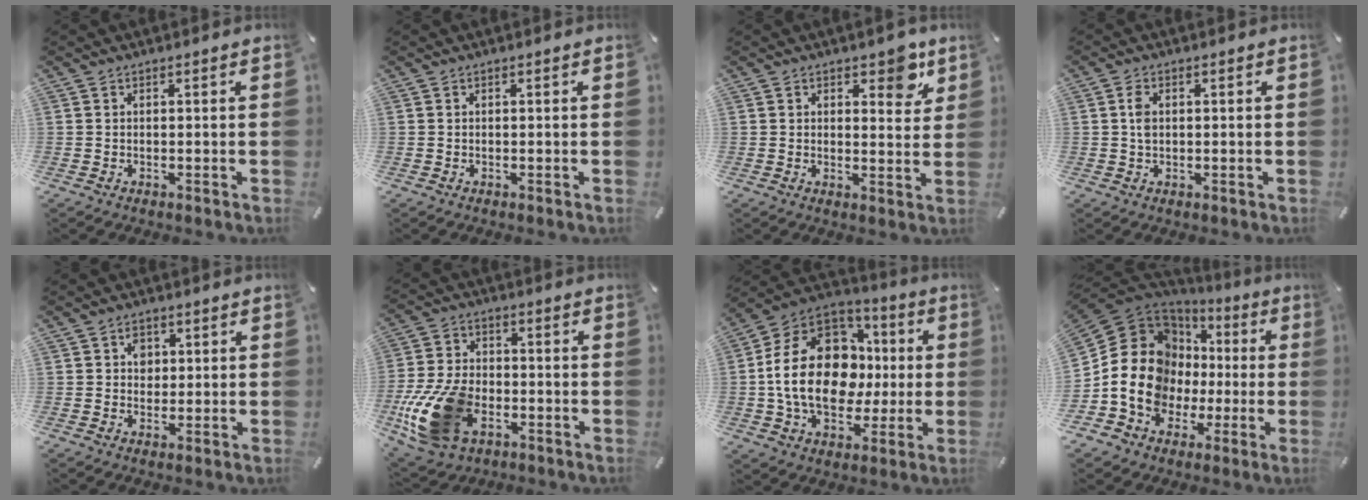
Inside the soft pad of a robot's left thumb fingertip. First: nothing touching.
{"total": 0.0}
{"total": 6.6, "force": [4.0, 3.6, 3.9], "torque": [-0.032, -0.018, 0.062]}
{"total": 2.9, "force": [0.4, 1.8, 2.2], "torque": [-0.047, 0.006, 0.005]}
{"total": 3.7, "force": [0.7, 3.2, 1.5], "torque": [-0.012, -0.003, 0.006]}
{"total": 18.1, "force": [-6.1, 11.9, 12.2], "torque": [-0.252, 0.033, -0.097]}
{"total": 22.1, "force": [-0.4, 16.6, 14.6], "torque": [-0.290, 0.012, 0.001]}
{"total": 17.0, "force": [-1.4, 14.4, 8.9], "torque": [-0.199, -0.015, -0.029]}